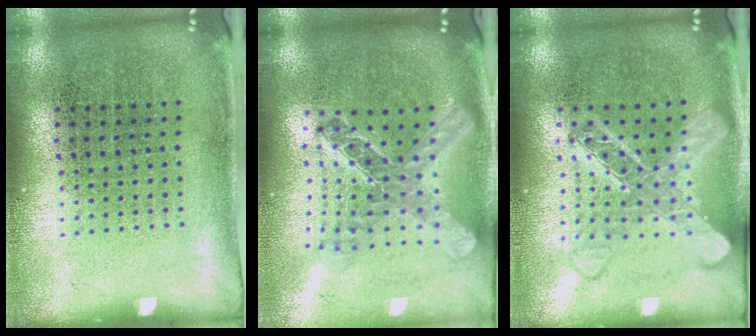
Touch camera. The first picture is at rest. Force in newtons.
{"total": 2.3, "press": 1.9, "slide": 1.3}
{"total": 2.7, "press": 2.6, "slide": 0.5}